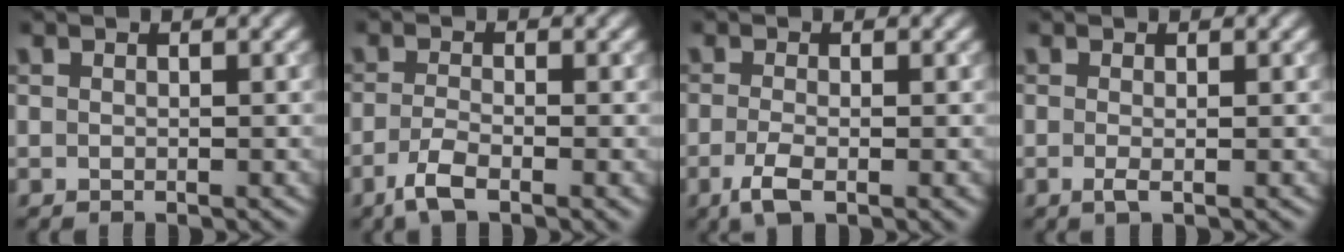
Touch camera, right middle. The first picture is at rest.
{"total": 3.4, "force": [-1.8, 1.0, 2.7], "torque": [-0.056, -0.006, -0.041]}
{"total": 3.2, "force": [-1.3, 1.0, 2.8], "torque": [-0.056, -0.007, -0.027]}
{"total": 1.1, "force": [-0.3, 0.2, 1.0], "torque": [-0.022, -0.007, -0.004]}